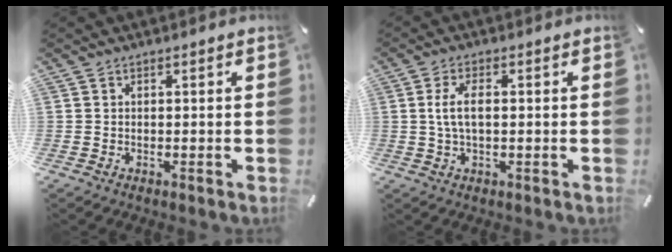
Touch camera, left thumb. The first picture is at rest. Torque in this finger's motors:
{"motor_torque": [0.90, 0.84, 0.83, -0.12, 0.03]}